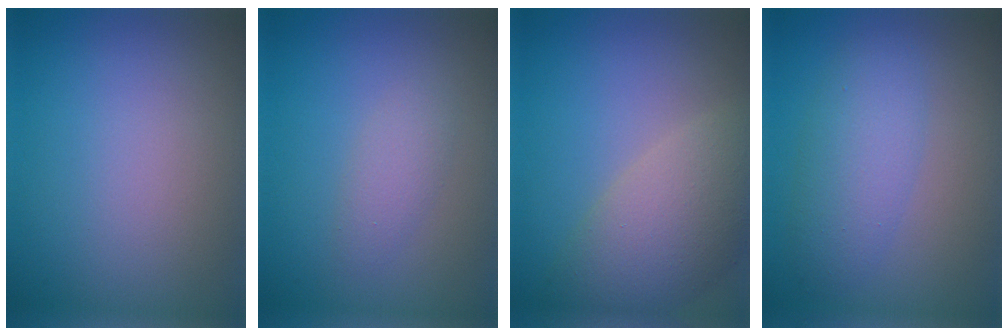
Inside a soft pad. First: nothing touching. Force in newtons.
{"total": 1.7, "press": 1.7, "slide": 0.1}
{"total": 6.8, "press": 6.8, "slide": 0.6}
{"total": 3.7, "press": 3.7, "slide": 0.1}